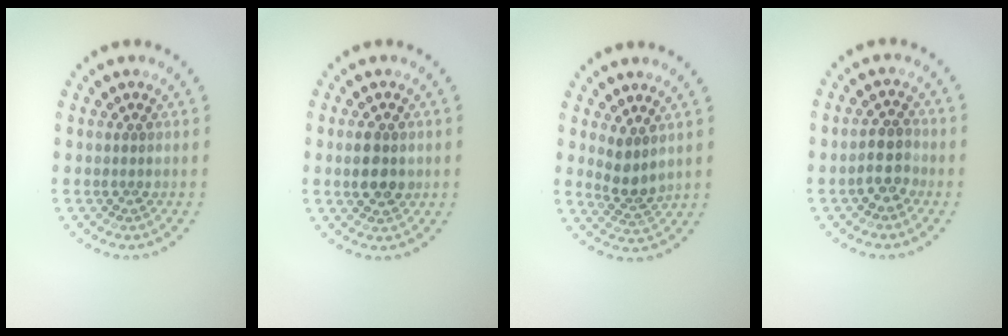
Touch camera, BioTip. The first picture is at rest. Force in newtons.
{"total": 2.6, "press": 2.6, "slide": 0.2}
{"total": 2.5, "press": 2.0, "slide": 1.5}
{"total": 2.1, "press": 2.0, "slide": 0.8}